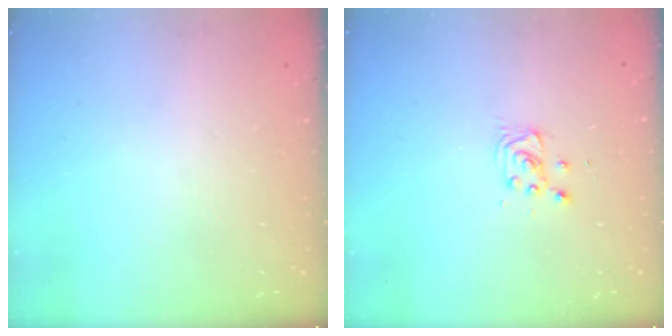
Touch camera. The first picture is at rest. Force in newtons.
{"total": 3.2, "press": 3.2, "slide": 0.4}